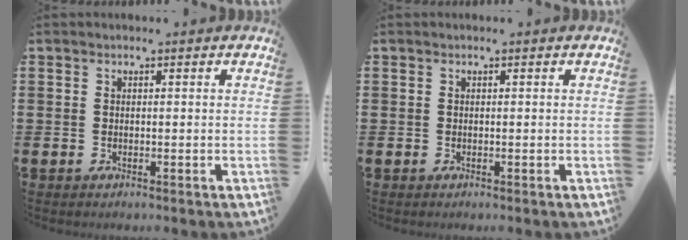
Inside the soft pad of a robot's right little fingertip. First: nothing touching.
{"total": 0.0}